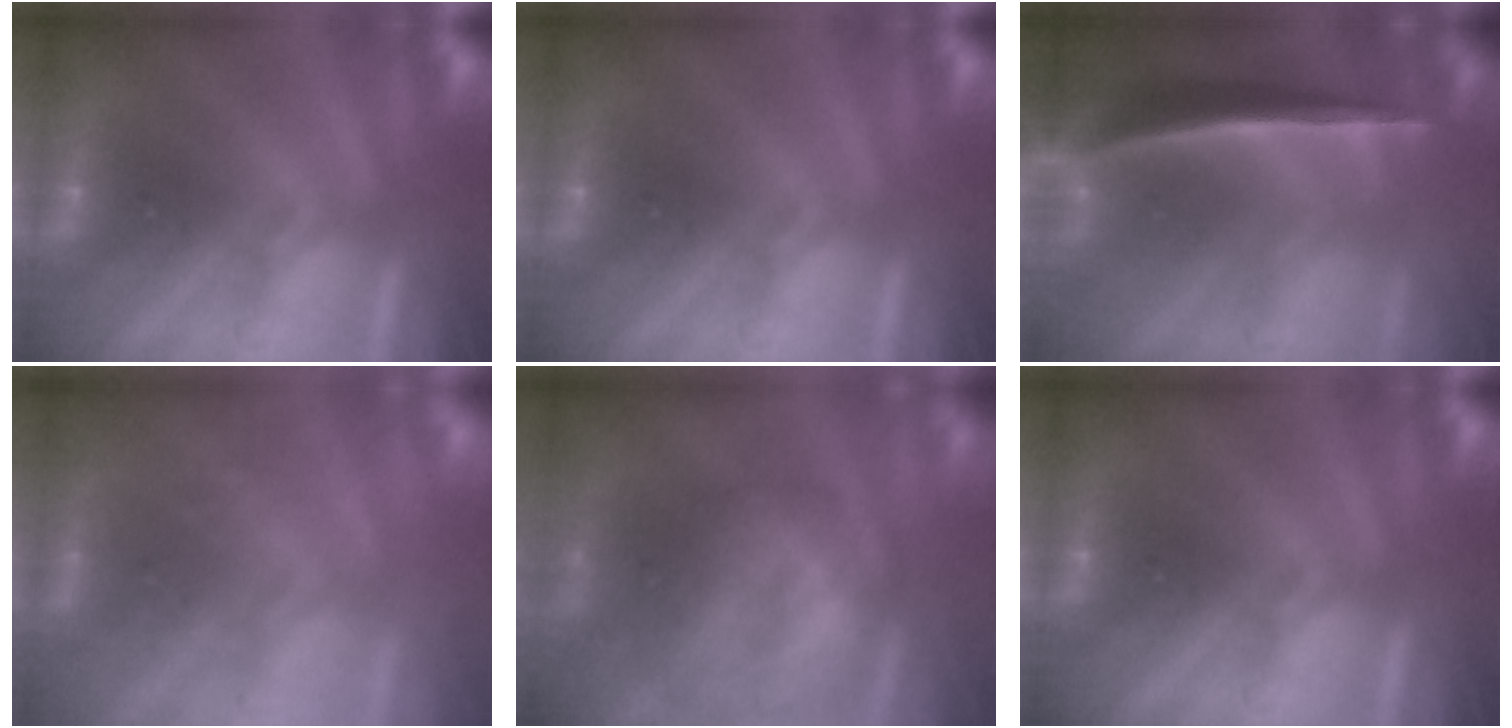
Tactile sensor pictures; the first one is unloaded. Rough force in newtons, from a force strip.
{"total": 0.0}
{"total": 7.1}
{"total": 3.3}
{"total": 6.1}
{"total": 0.0}